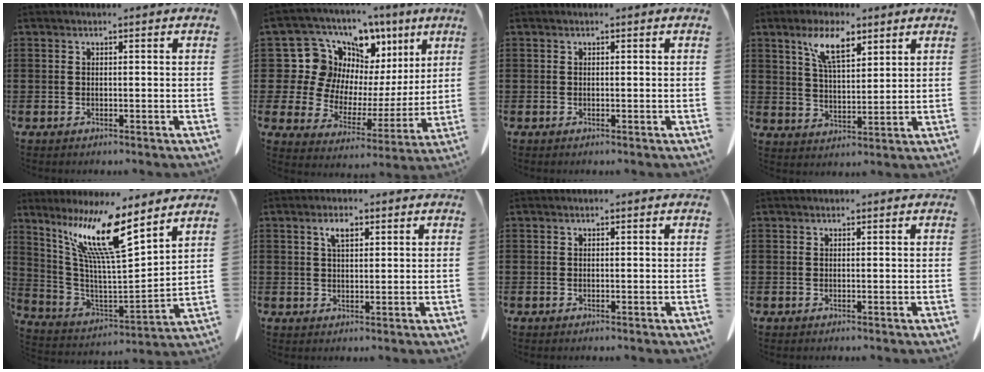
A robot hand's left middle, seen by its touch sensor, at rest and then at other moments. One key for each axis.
{"total": 10.1, "fx": 4.9, "fy": 8.4, "fz": 2.6, "tx": -0.116, "ty": -0.039, "tz": 0.093}
{"total": 0.0}
{"total": 7.9, "fx": 5.1, "fy": 2.8, "fz": 5.4, "tx": -0.111, "ty": -0.002, "tz": 0.090}
{"total": 13.3, "fx": 9.3, "fy": 1.4, "fz": 9.3, "tx": -0.208, "ty": -0.041, "tz": 0.157}
{"total": 3.1, "fx": 1.7, "fy": 1.1, "fz": 2.4, "tx": -0.045, "ty": 0.001, "tz": 0.027}
{"total": 0.0}
{"total": 0.0}